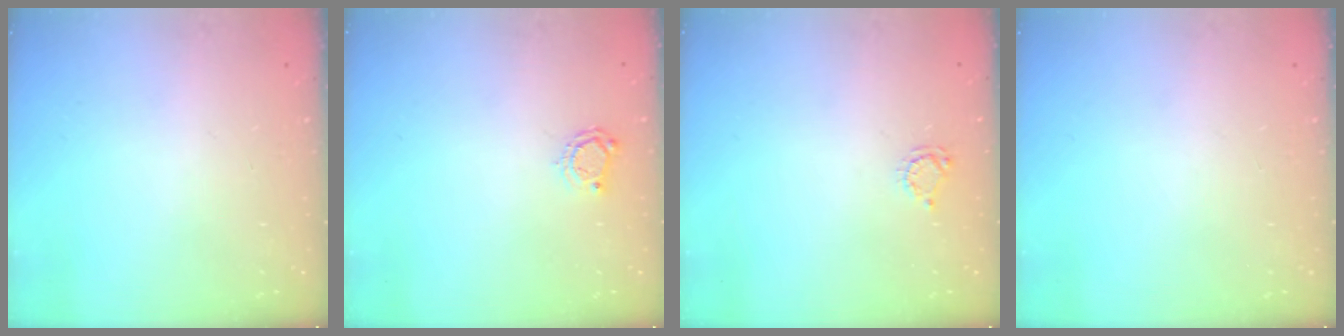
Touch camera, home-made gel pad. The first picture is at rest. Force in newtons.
{"total": 4.7, "press": 4.6, "slide": 0.5}
{"total": 4.2, "press": 4.2, "slide": 0.4}
{"total": 0.0}